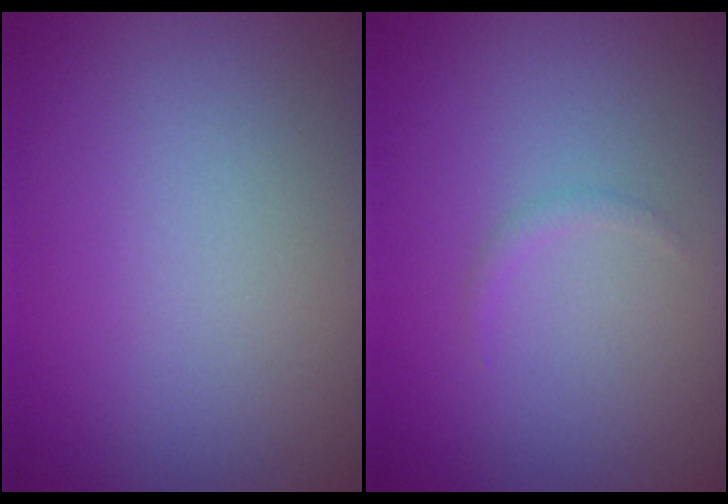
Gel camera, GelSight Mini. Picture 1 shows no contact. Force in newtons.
{"total": 0.6, "press": 0.6, "slide": 0.1}